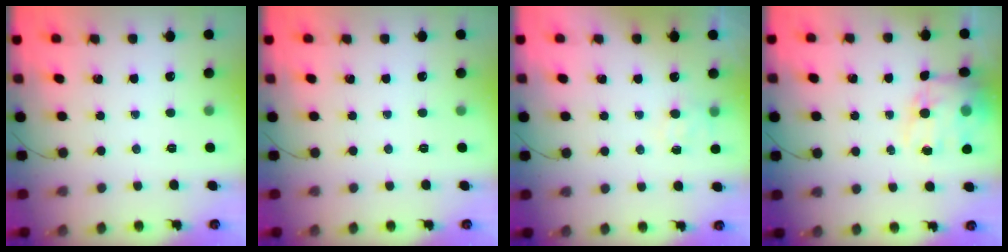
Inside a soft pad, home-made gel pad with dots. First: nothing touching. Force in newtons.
{"total": 0.0}
{"total": 5.2, "press": 5.0, "slide": 1.4}
{"total": 12.6, "press": 12.2, "slide": 3.2}